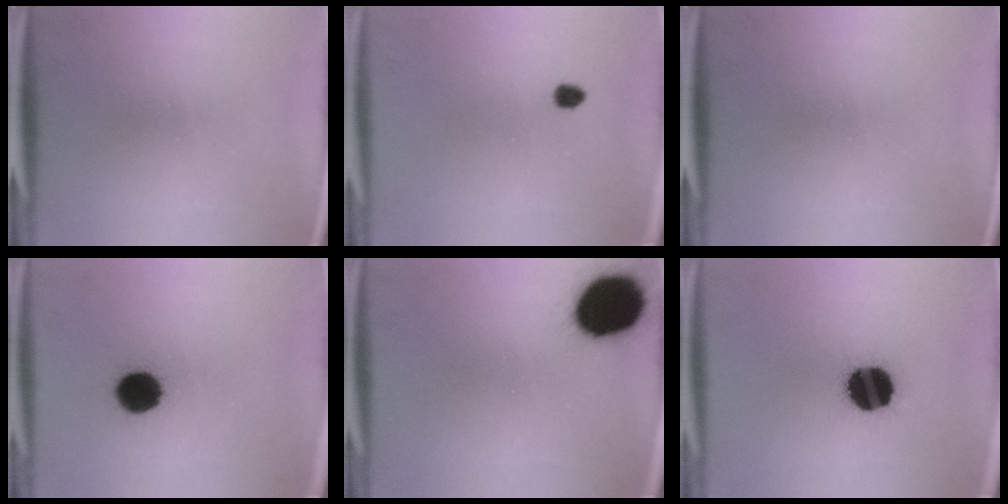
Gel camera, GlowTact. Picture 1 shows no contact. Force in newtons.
{"total": 1.8}
{"total": 0.0}
{"total": 10.1}
{"total": 17.9}
{"total": 14.7}